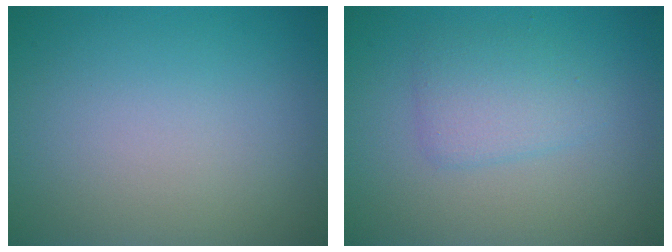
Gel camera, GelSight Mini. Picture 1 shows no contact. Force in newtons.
{"total": 2.5, "press": 2.5, "slide": 0.1}